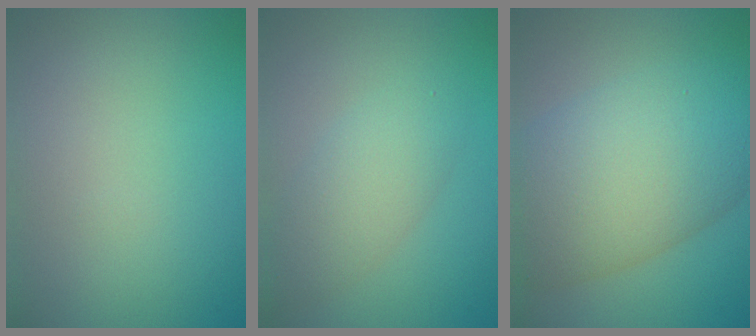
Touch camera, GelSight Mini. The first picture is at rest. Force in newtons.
{"total": 3.6, "press": 3.6, "slide": 0.3}
{"total": 11.8, "press": 11.8, "slide": 0.4}